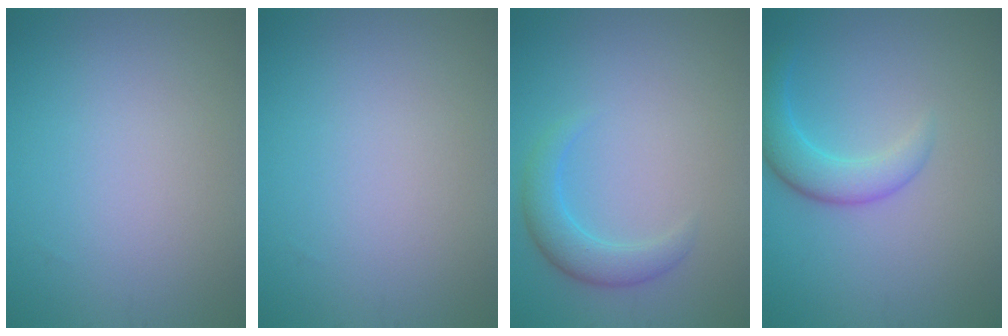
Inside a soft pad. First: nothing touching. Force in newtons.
{"total": 0.0}
{"total": 2.8, "press": 2.8, "slide": 0.0}
{"total": 3.4, "press": 3.4, "slide": 0.2}